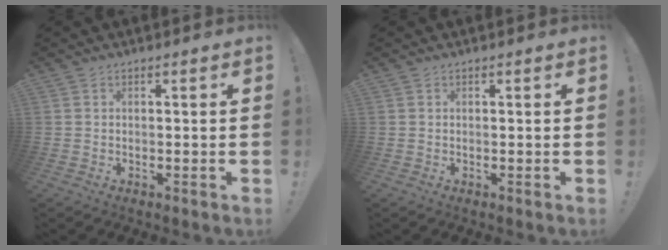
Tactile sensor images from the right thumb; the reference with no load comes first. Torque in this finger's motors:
{"motor_torque": [0.00, 0.01, -0.21, 0.19, 0.04]}